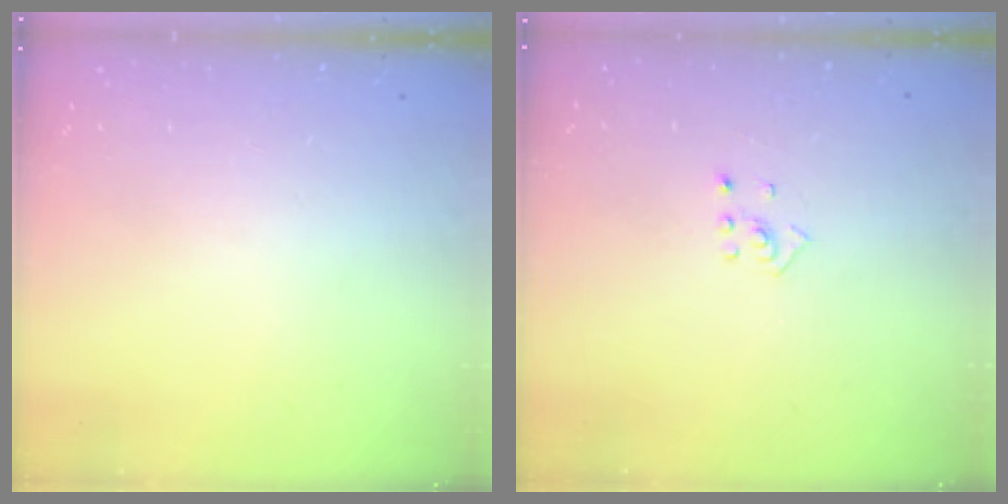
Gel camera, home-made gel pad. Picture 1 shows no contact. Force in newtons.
{"total": 2.0, "press": 1.9, "slide": 0.8}